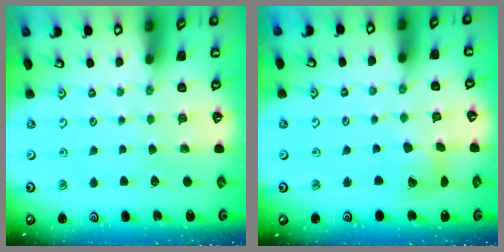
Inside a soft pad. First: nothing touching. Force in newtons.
{"total": 9.2, "press": 9.1, "slide": 1.2}